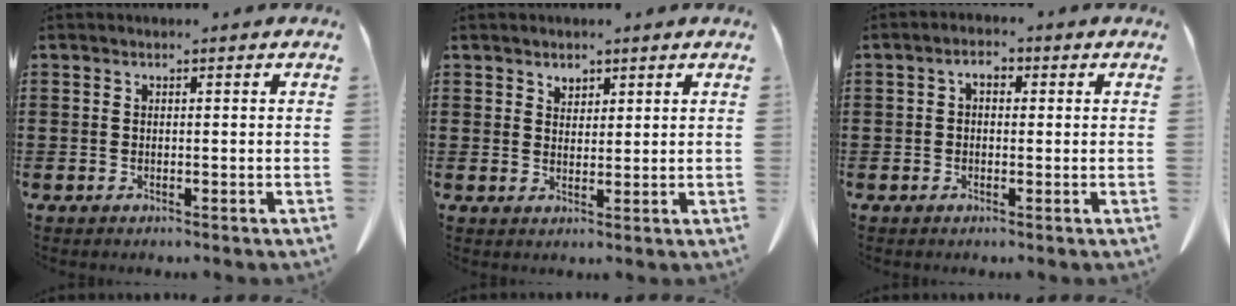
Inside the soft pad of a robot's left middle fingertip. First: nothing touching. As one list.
[{"total": 1.9, "force": [1.6, 1.0, 0.2], "torque": [0.000, 0.000, 0.029]}, {"total": 2.1, "force": [-0.2, 1.2, 1.7], "torque": [-0.036, 0.008, -0.006]}]